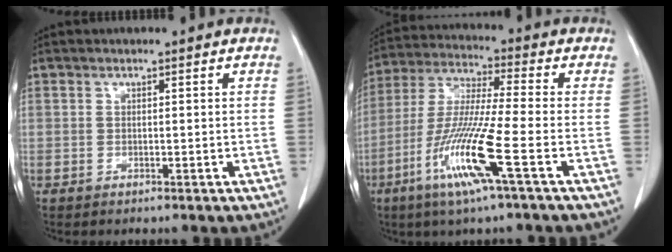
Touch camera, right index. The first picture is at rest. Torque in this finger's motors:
{"motor_torque": [1.85, -0.29, 0.55, 0.21]}